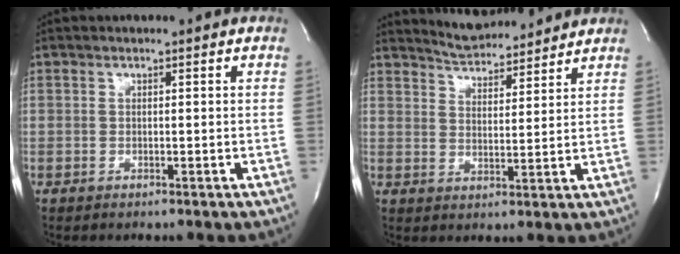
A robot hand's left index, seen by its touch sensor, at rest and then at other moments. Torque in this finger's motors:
{"motor_torque": [0.00, -0.12, 0.10, 0.03]}